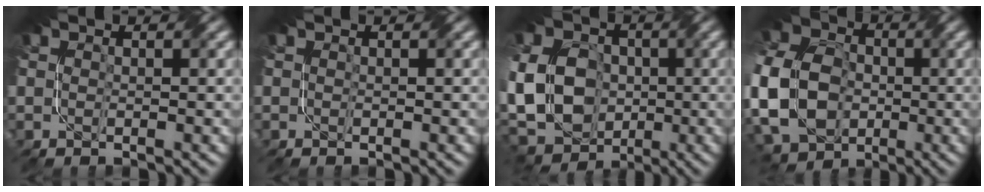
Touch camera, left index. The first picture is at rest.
{"total": 0.0}
{"total": 15.5, "force": [-2.2, 11.9, 9.6], "torque": [-0.205, 0.000, -0.077]}
{"total": 13.8, "force": [-3.3, 10.2, 8.7], "torque": [-0.203, -0.007, -0.071]}